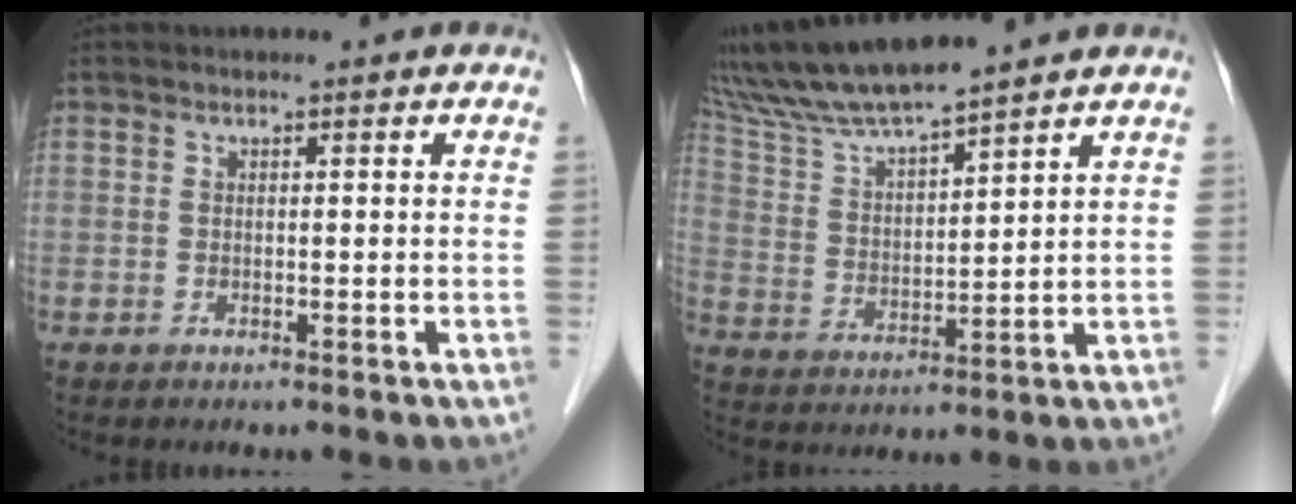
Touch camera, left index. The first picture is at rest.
{"total": 11.4, "force": [10.3, -0.4, 4.9], "torque": [-0.104, 0.016, 0.199]}